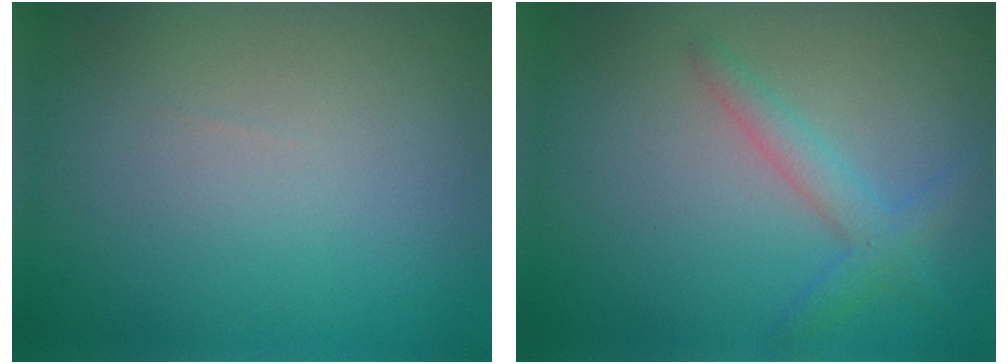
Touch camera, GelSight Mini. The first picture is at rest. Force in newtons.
{"total": 2.4, "press": 2.4, "slide": 0.1}